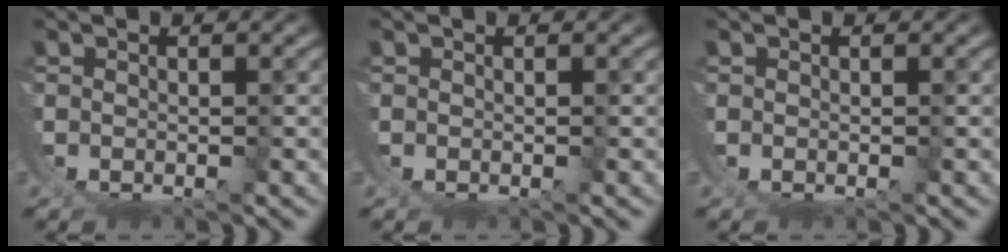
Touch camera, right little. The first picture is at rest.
{"total": 0.0}
{"total": 0.0}